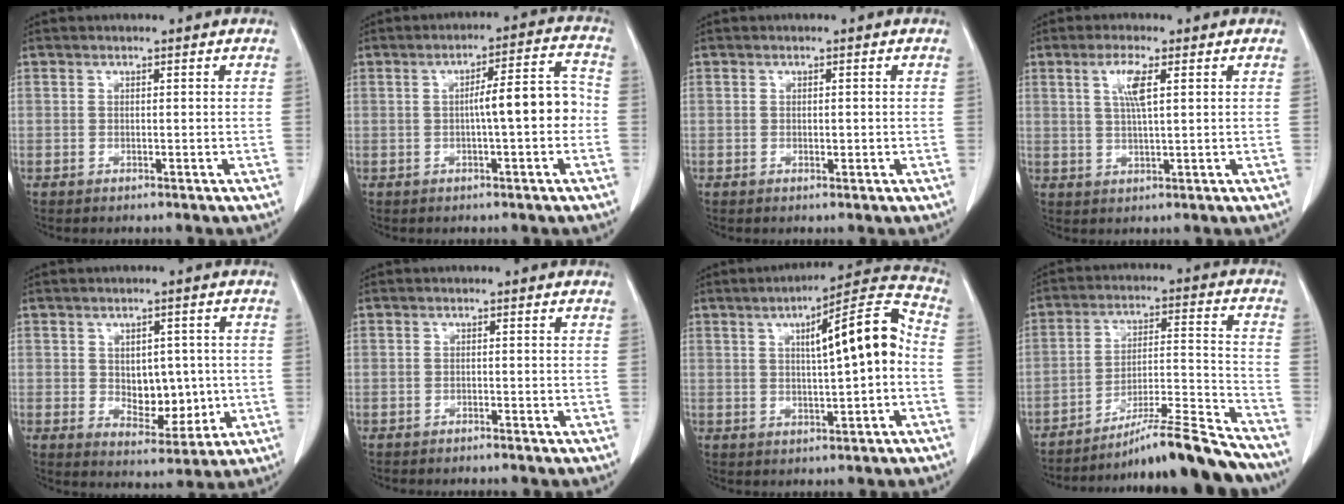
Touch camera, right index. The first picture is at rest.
{"total": 7.5, "force": [-0.9, 1.0, 7.4], "torque": [-0.104, 0.026, -0.013]}
{"total": 0.8, "force": [-0.1, 0.3, 0.7], "torque": [-0.011, -0.001, 0.000]}
{"total": 4.6, "force": [1.6, 0.4, 4.2], "torque": [-0.086, 0.002, 0.034]}
{"total": 7.0, "force": [0.0, 4.3, 5.5], "torque": [-0.072, 0.000, 0.015]}
{"total": 2.1, "force": [-1.9, 0.2, 1.0], "torque": [-0.018, -0.001, -0.022]}
{"total": 11.2, "force": [0.8, 1.4, 11.1], "torque": [-0.154, 0.031, 0.010]}
{"total": 17.7, "force": [-16.2, -0.4, 7.1], "torque": [-0.109, 0.011, -0.260]}